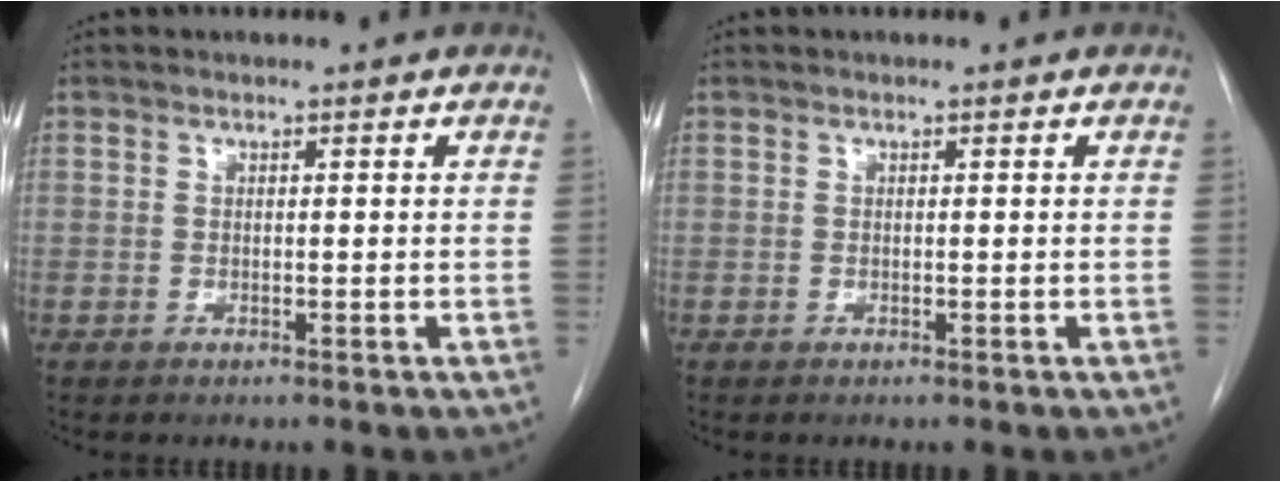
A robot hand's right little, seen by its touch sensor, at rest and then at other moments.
{"total": 0.0}